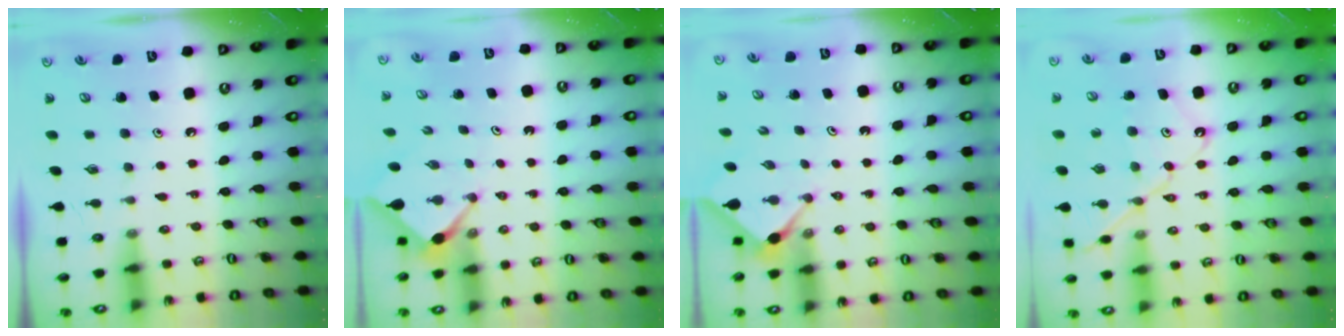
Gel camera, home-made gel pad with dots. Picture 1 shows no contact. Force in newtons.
{"total": 2.7, "press": 2.7, "slide": 0.3}
{"total": 3.0, "press": 2.9, "slide": 0.5}
{"total": 11.7, "press": 11.6, "slide": 1.3}